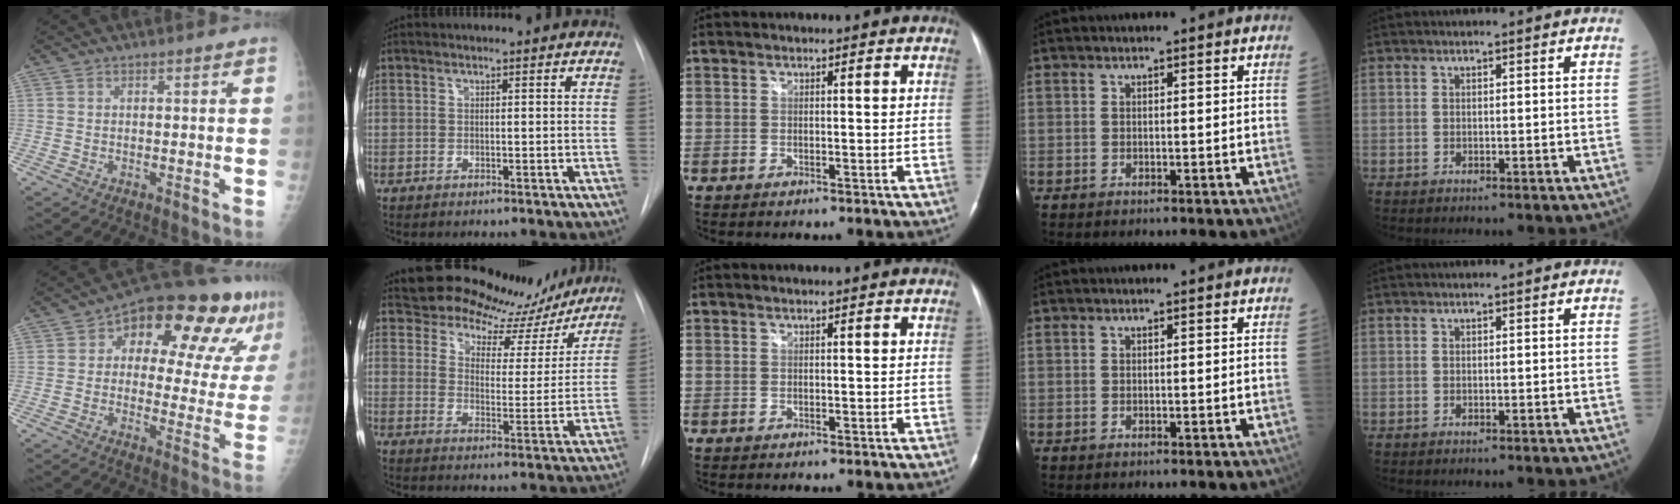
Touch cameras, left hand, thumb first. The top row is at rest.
{"thumb": {"total": 21.2, "force": [9.4, 10.1, 16.2], "torque": [-0.175, 0.011, 0.129]}, "index": {"total": 14.4, "force": [13.2, 5.3, 2.3], "torque": [-0.012, -0.027, 0.156]}}